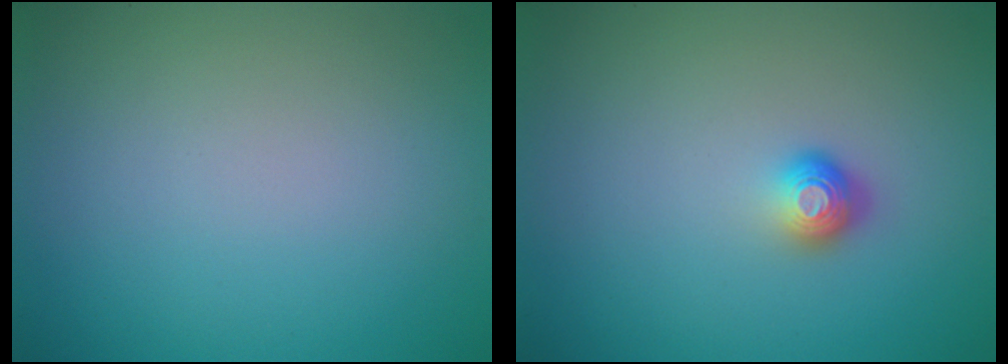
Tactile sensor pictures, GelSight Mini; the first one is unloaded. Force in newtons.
{"total": 1.9, "press": 1.3, "slide": 1.4}